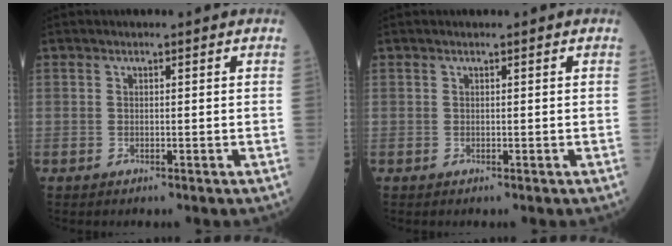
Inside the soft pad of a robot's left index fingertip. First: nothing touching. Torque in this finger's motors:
{"motor_torque": [-0.11, 0.15, 0.00, 0.00]}